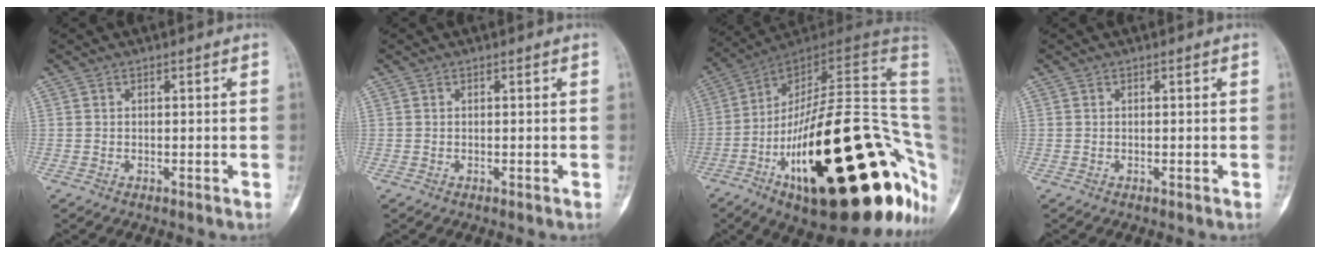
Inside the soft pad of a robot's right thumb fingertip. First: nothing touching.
{"total": 0.0}
{"total": 40.6, "force": [-9.2, 13.6, 37.2], "torque": [-0.452, 0.065, -0.141]}
{"total": 0.0}